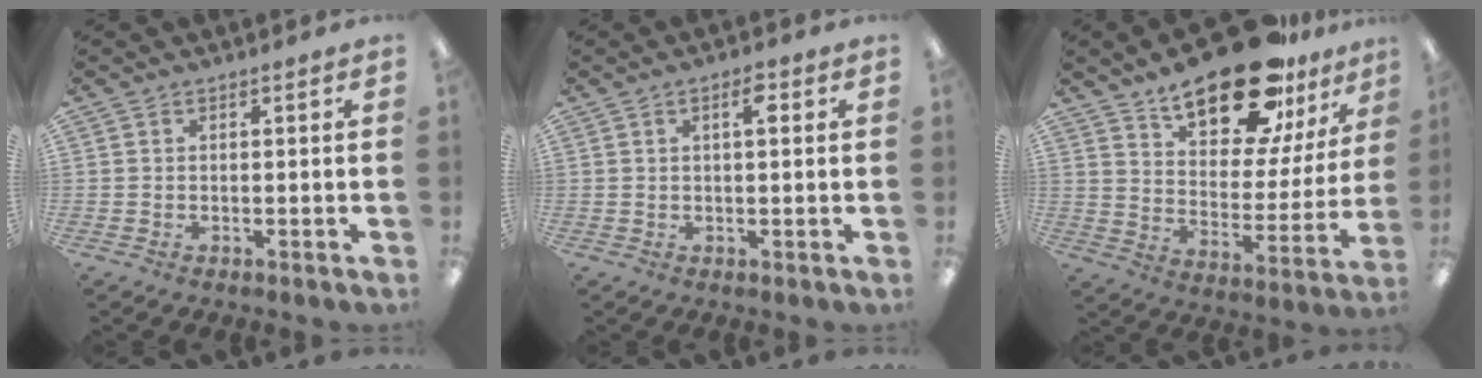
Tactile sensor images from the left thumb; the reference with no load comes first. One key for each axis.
{"total": 3.7, "fx": 1.4, "fy": 1.3, "fz": 3.1, "tx": -0.050, "ty": 0.002, "tz": 0.018}
{"total": 22.7, "fx": 16.5, "fy": 8.7, "fz": 12.9, "tx": -0.197, "ty": -0.101, "tz": 0.280}